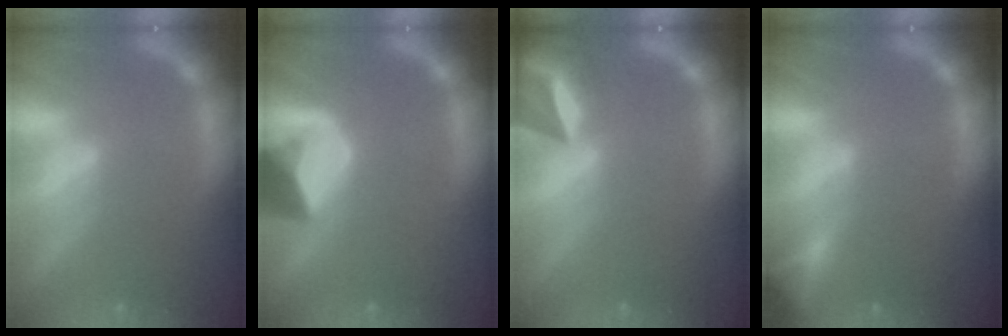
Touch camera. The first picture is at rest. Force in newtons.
{"total": 5.9}
{"total": 6.0}
{"total": 2.9}